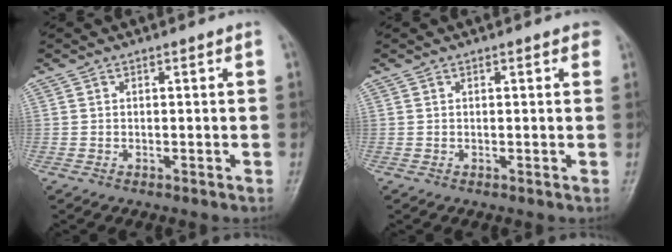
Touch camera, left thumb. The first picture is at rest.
{"total": 1.3, "force": [0.7, 0.6, 1.0], "torque": [-0.008, 0.001, 0.005]}